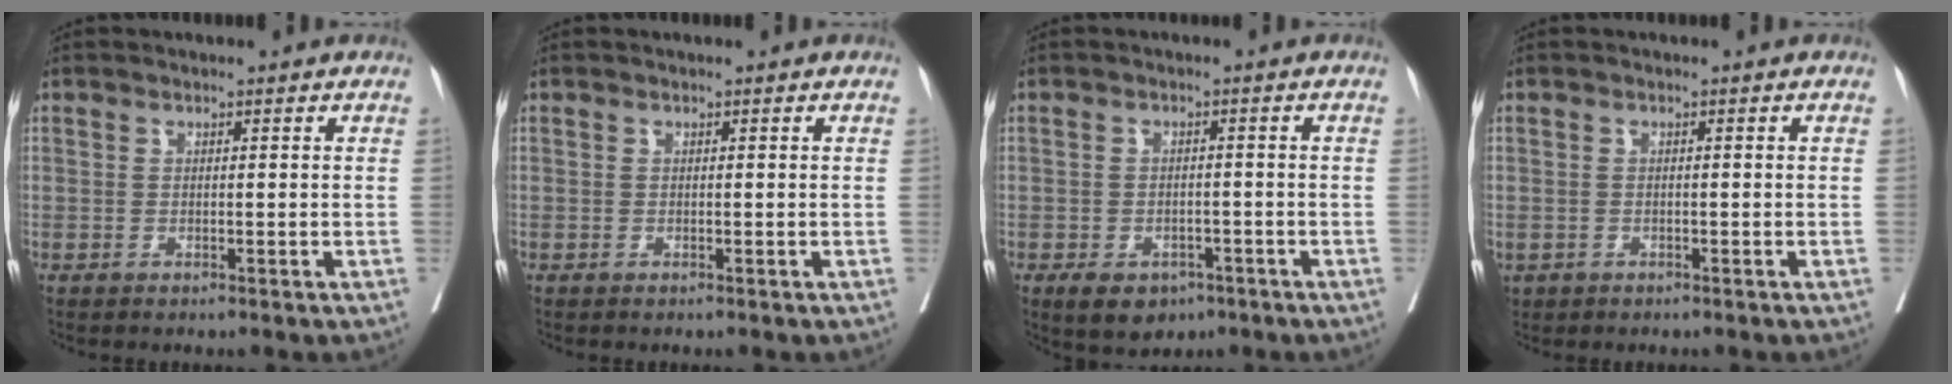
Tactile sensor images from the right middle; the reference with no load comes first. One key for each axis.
{"total": 0.0}
{"total": 5.9, "fx": -3.6, "fy": 3.7, "fz": 2.8, "tx": -0.040, "ty": -0.001, "tz": -0.048}
{"total": 1.5, "fx": -0.8, "fy": 1.1, "fz": 0.5, "tx": -0.017, "ty": -0.002, "tz": -0.009}